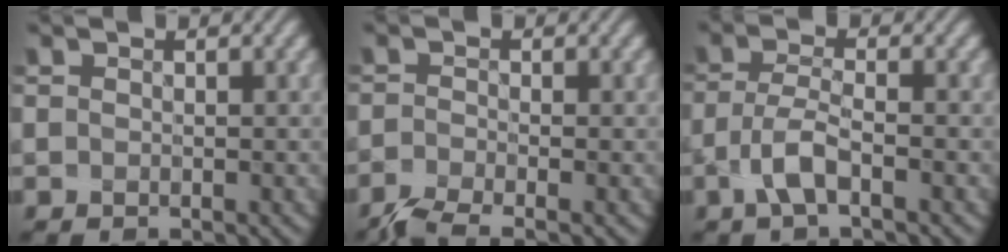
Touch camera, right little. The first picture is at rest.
{"total": 4.0, "force": [-3.3, 0.8, 2.0], "torque": [-0.047, -0.006, -0.064]}
{"total": 3.2, "force": [-1.9, 0.6, 2.5], "torque": [-0.055, 0.008, -0.036]}